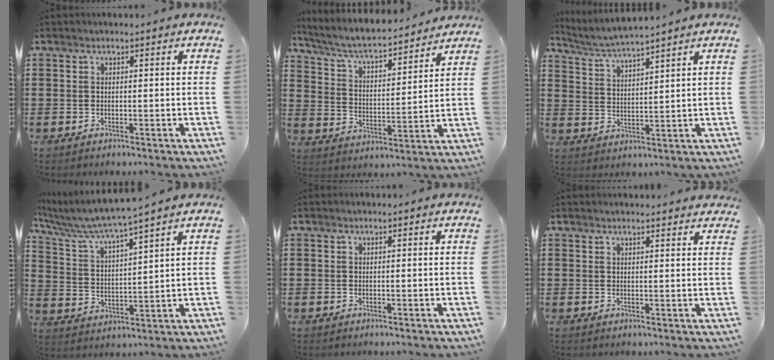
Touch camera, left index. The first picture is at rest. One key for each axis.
{"total": 5.6, "fx": 5.0, "fy": 0.5, "fz": 2.4, "tx": -0.068, "ty": -0.035, "tz": 0.079}
{"total": 3.9, "fx": 3.8, "fy": -0.6, "fz": 0.9, "tx": -0.033, "ty": -0.018, "tz": 0.065}
{"total": 5.7, "fx": 5.1, "fy": -0.7, "fz": 2.5, "tx": -0.073, "ty": -0.037, "tz": 0.082}
{"total": 0.0}
{"total": 1.6, "fx": 1.6, "fy": 0.1, "fz": 0.3, "tx": -0.008, "ty": 0.002, "tz": 0.031}